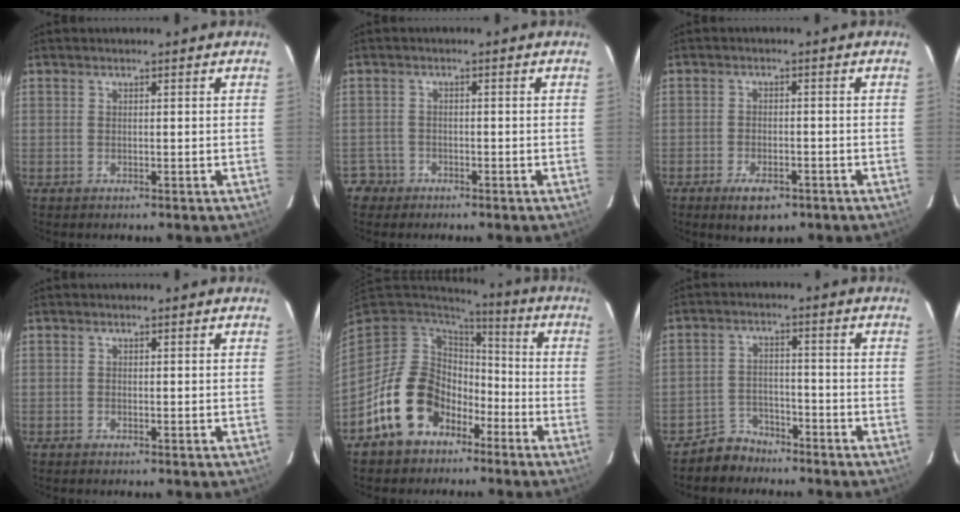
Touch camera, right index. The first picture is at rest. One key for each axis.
{"total": 3.4, "fx": -1.8, "fy": 2.9, "fz": -0.1, "tx": -0.003, "ty": 0.022, "tz": -0.030}
{"total": 6.0, "fx": -3.9, "fy": 2.8, "fz": 3.7, "tx": -0.079, "ty": -0.008, "tz": -0.059}
{"total": 0.0}
{"total": 15.0, "fx": -7.6, "fy": 11.5, "fz": 6.0, "tx": -0.142, "ty": 0.023, "tz": -0.112}
{"total": 5.6, "fx": -4.6, "fy": 3.2, "fz": 0.0, "tx": -0.015, "ty": 0.020, "tz": -0.077}